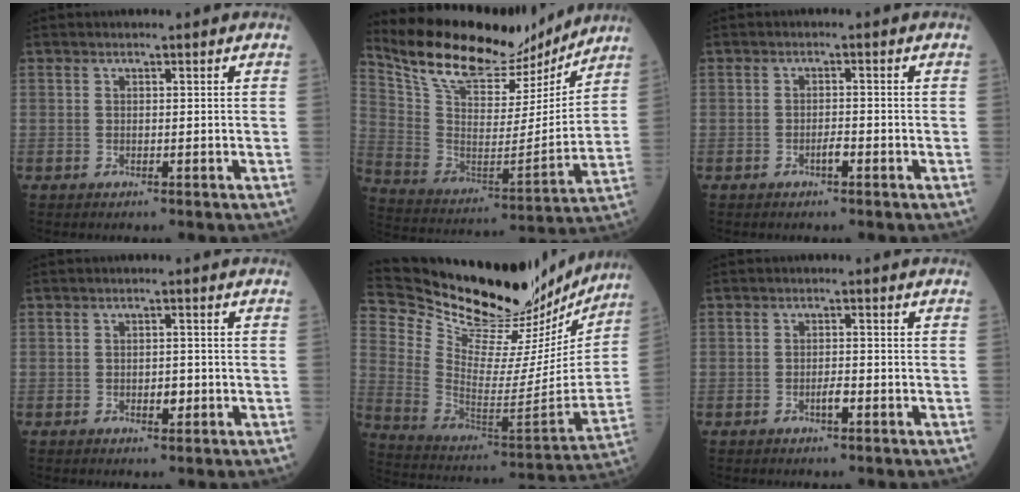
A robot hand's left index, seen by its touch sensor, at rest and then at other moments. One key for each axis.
{"total": 19.9, "fx": 18.0, "fy": 5.5, "fz": 6.5, "tx": -0.130, "ty": -0.013, "tz": 0.293}
{"total": 1.3, "fx": -0.9, "fy": 0.2, "fz": 0.9, "tx": -0.015, "ty": -0.002, "tz": -0.018}
{"total": 1.6, "fx": -0.7, "fy": 0.9, "fz": 1.2, "tx": -0.014, "ty": -0.002, "tz": -0.009}
{"total": 30.9, "fx": 27.2, "fy": 7.9, "fz": 12.2, "tx": -0.209, "ty": -0.063, "tz": 0.386}
{"total": 1.5, "fx": -0.9, "fy": 0.3, "fz": 1.2, "tx": -0.020, "ty": -0.003, "tz": -0.017}